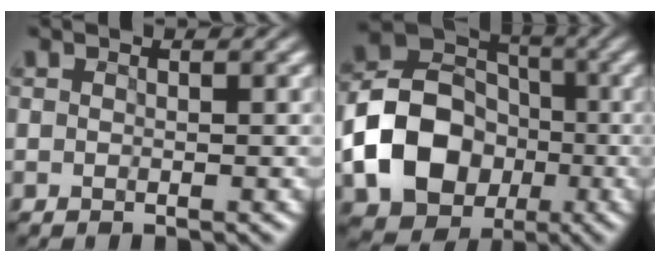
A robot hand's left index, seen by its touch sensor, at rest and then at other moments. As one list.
[{"total": 10.6, "force": [-2.6, 8.1, 6.3], "torque": [-0.121, 0.002, -0.046]}]